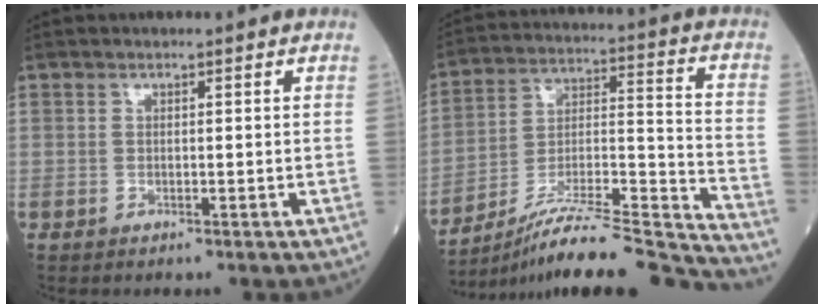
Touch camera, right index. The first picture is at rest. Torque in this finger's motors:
{"motor_torque": [-0.21, -0.20, 0.18, 0.11]}